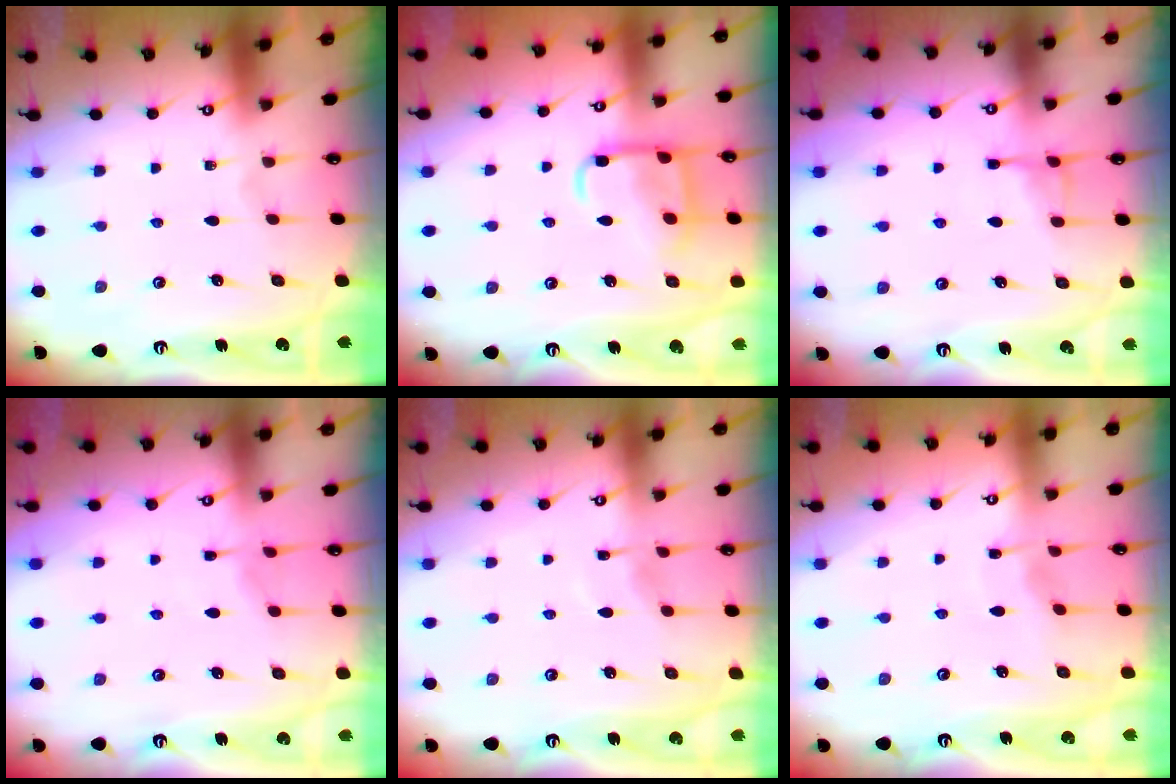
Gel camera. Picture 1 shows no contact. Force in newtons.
{"total": 11.2, "press": 11.2, "slide": 0.6}
{"total": 4.8, "press": 4.7, "slide": 0.7}
{"total": 2.8, "press": 2.7, "slide": 0.3}
{"total": 5.1, "press": 5.1, "slide": 0.4}
{"total": 3.5, "press": 3.5, "slide": 0.5}